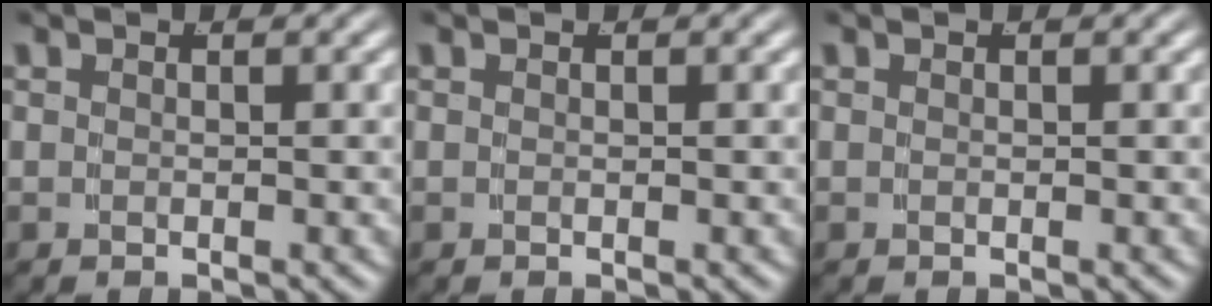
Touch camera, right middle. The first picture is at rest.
{"total": 0.0}
{"total": 0.0}